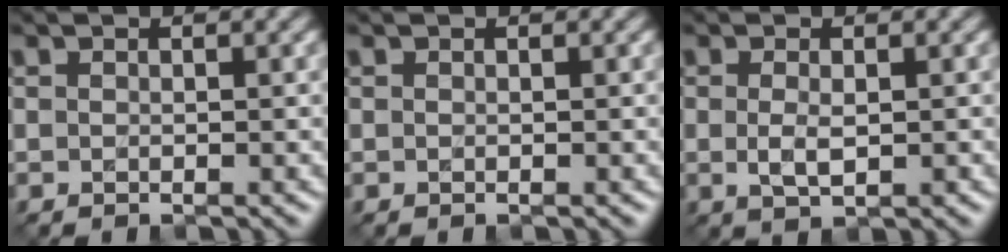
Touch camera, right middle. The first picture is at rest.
{"total": 0.0}
{"total": 1.6, "force": [-0.3, 0.5, 1.5], "torque": [-0.033, -0.006, -0.004]}